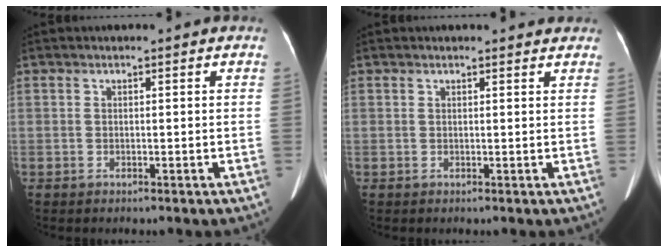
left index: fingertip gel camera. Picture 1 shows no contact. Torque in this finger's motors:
{"motor_torque": [-0.31, -0.24, -0.13, -0.03]}